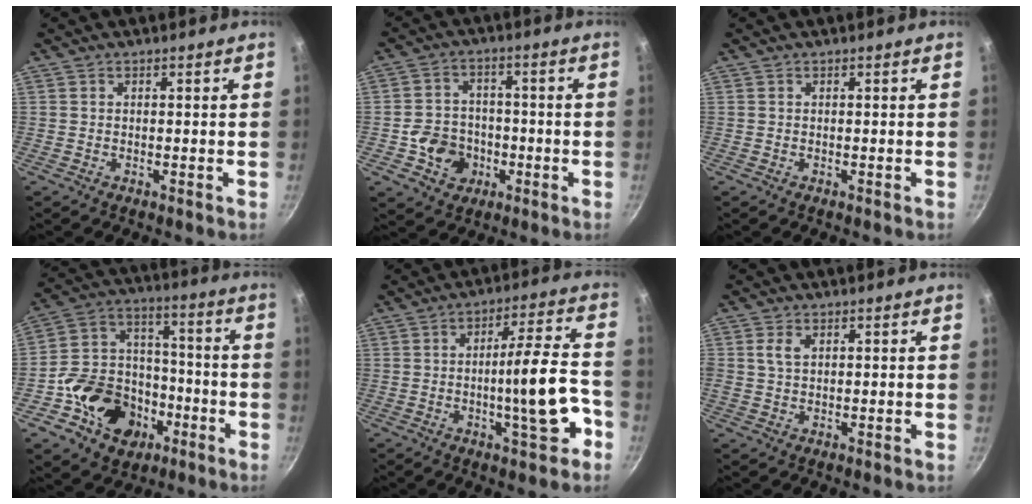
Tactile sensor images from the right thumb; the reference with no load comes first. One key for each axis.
{"total": 8.8, "fx": -2.6, "fy": 7.6, "fz": 3.5, "tx": -0.030, "ty": 0.030, "tz": -0.044}
{"total": 0.0}
{"total": 18.7, "fx": -7.3, "fy": 14.7, "fz": 9.0, "tx": -0.124, "ty": 0.056, "tz": -0.118}
{"total": 13.3, "fx": -4.4, "fy": 3.1, "fz": 12.1, "tx": -0.158, "ty": 0.037, "tz": -0.062}
{"total": 2.9, "fx": 0.9, "fy": 1.9, "fz": 2.0, "tx": -0.034, "ty": 0.000, "tz": 0.017}